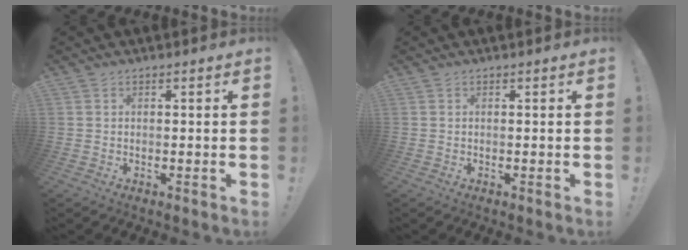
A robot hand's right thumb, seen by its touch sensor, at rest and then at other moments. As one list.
[{"total": 0.0}]